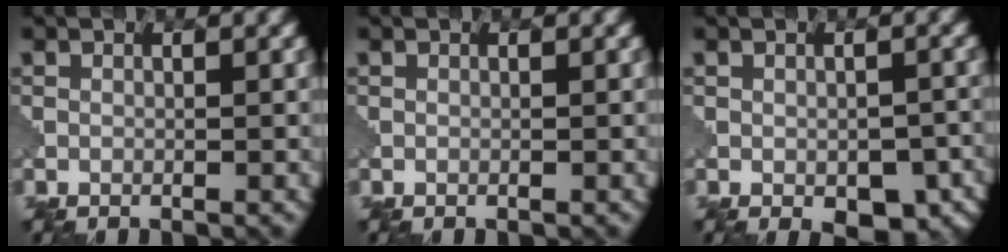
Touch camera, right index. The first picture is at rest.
{"total": 0.0}
{"total": 7.0, "force": [-3.9, 3.8, 4.3], "torque": [-0.062, -0.027, -0.020]}